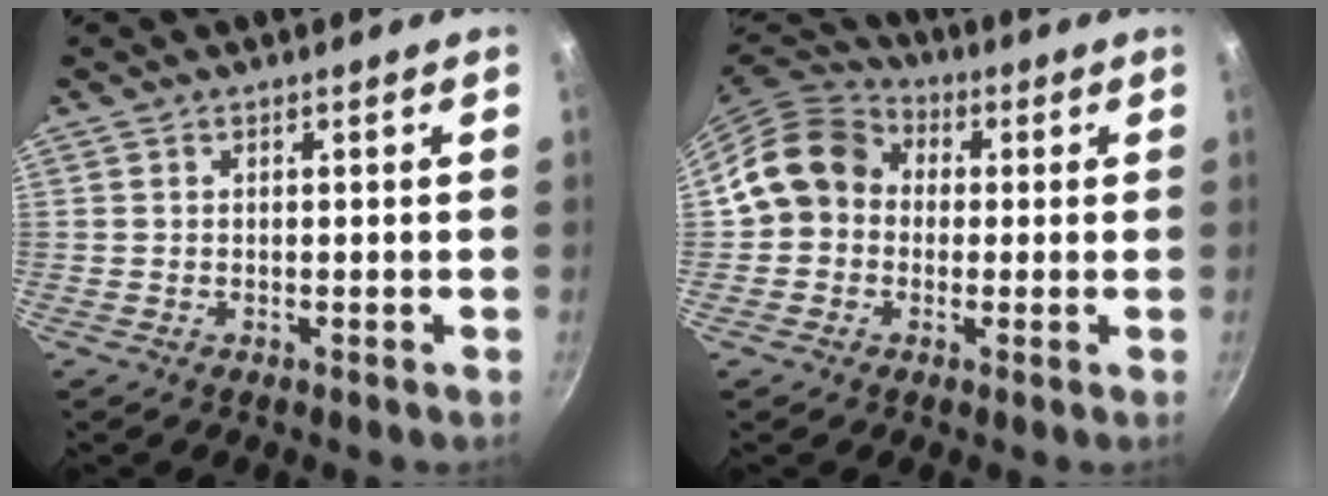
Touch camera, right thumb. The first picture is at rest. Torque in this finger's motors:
{"motor_torque": [0.17, 1.38, -0.01, -0.14, 0.10]}